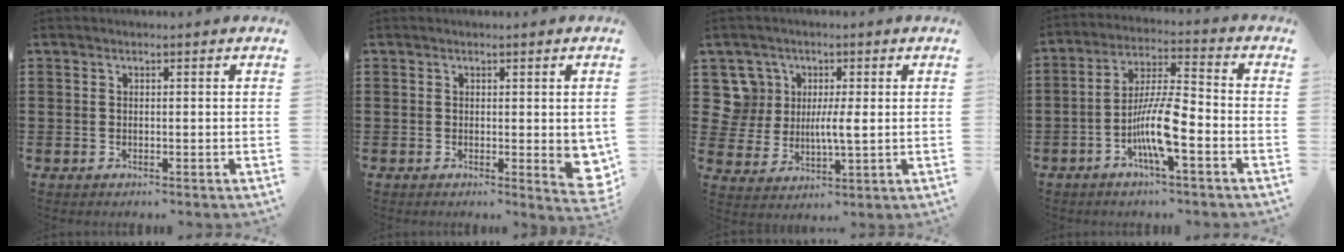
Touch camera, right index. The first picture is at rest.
{"total": 3.4, "force": [-0.1, 1.3, 3.1], "torque": [-0.037, -0.003, -0.001]}
{"total": 5.8, "force": [1.6, 4.6, 3.1], "torque": [-0.073, 0.013, 0.027]}
{"total": 9.1, "force": [-3.4, 1.8, 8.2], "torque": [-0.168, -0.008, -0.067]}